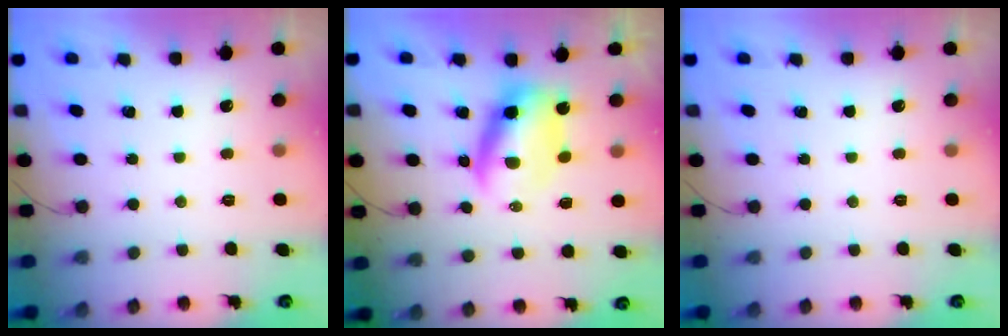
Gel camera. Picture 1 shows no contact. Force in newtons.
{"total": 6.6, "press": 6.4, "slide": 1.6}
{"total": 0.0}